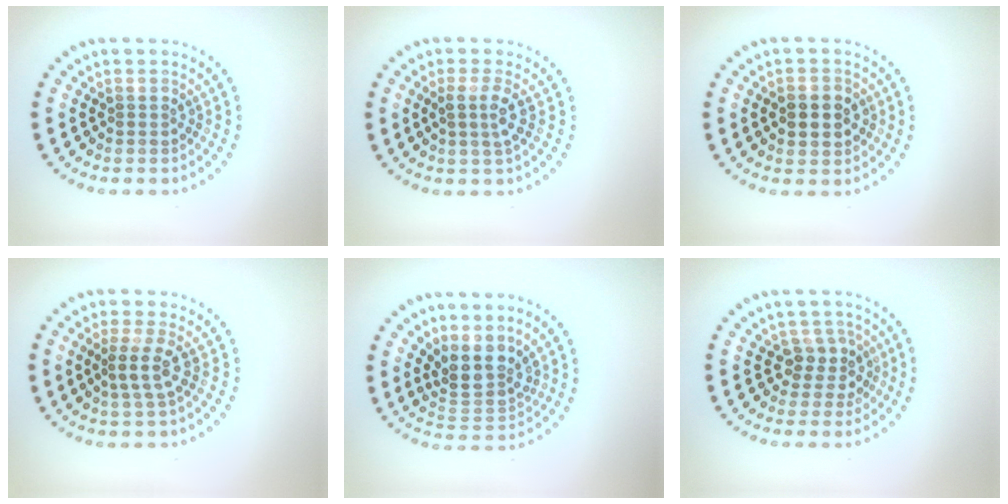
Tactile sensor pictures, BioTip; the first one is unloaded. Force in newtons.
{"total": 2.0, "press": 1.6, "slide": 1.2}
{"total": 2.7, "press": 2.7, "slide": 0.3}
{"total": 2.4, "press": 1.8, "slide": 1.6}
{"total": 3.7, "press": 2.8, "slide": 2.4}
{"total": 2.6, "press": 2.0, "slide": 1.6}